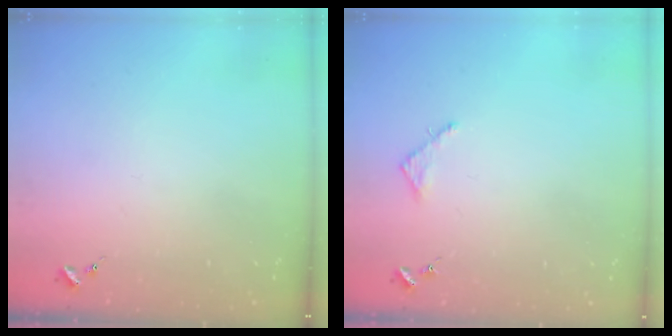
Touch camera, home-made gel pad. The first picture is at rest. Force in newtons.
{"total": 2.5, "press": 2.5, "slide": 0.2}